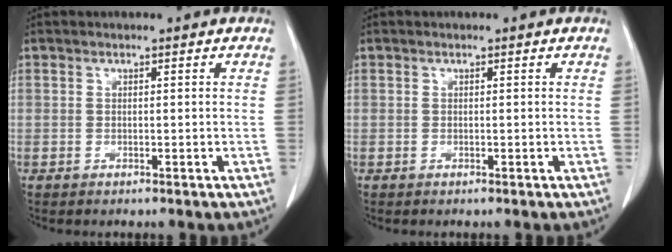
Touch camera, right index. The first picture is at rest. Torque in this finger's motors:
{"motor_torque": [0.00, 0.01, 0.00, 0.00]}